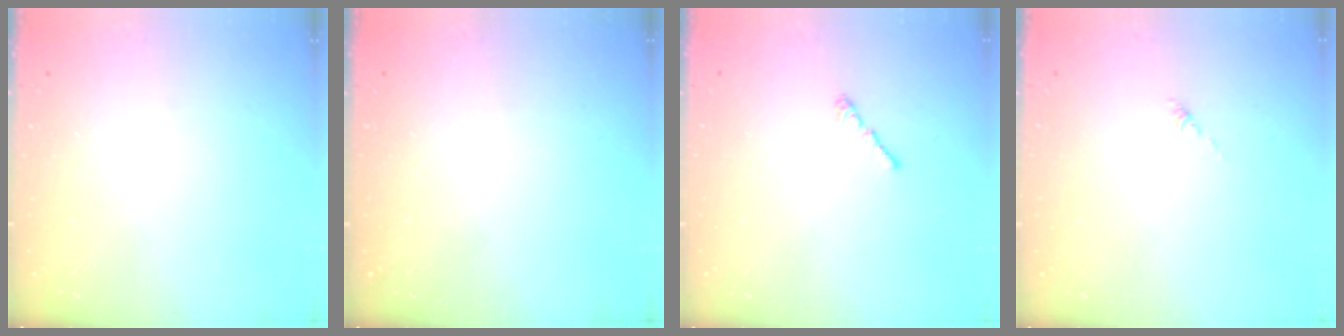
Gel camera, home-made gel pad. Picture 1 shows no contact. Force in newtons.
{"total": 0.0}
{"total": 1.2, "press": 1.1, "slide": 0.5}
{"total": 0.0}